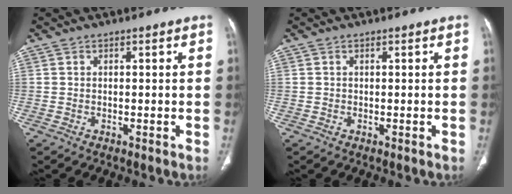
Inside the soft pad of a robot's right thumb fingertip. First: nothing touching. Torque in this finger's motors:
{"motor_torque": [-0.08, 0.25, -0.19, 0.14, 0.02]}